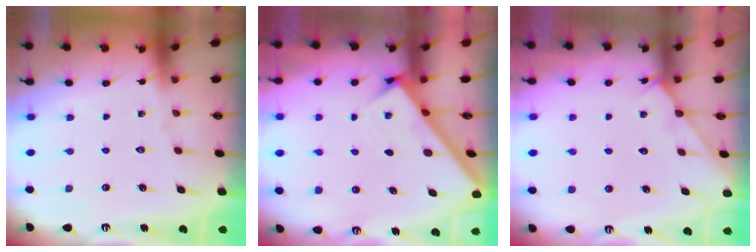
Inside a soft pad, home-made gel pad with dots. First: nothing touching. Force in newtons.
{"total": 2.6, "press": 2.6, "slide": 0.3}
{"total": 3.7, "press": 3.7, "slide": 0.5}